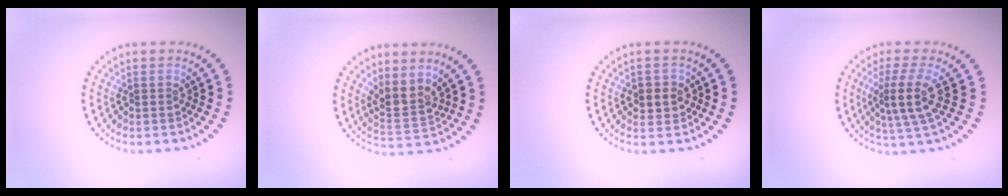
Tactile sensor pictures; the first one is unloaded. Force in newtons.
{"total": 2.9, "press": 2.3, "slide": 1.8}
{"total": 2.2, "press": 2.2, "slide": 0.4}
{"total": 3.7, "press": 3.1, "slide": 2.0}